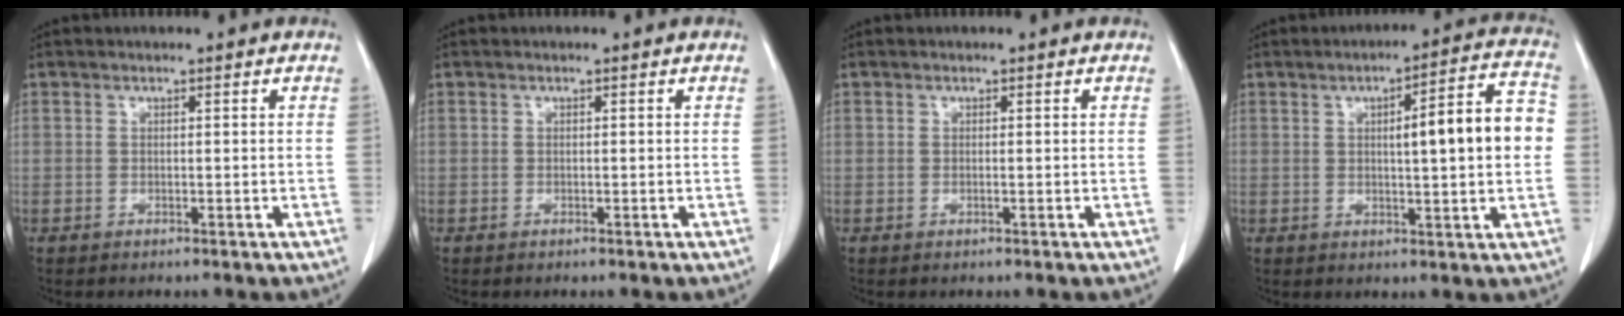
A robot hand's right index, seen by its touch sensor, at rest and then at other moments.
{"total": 0.0}
{"total": 0.0}
{"total": 11.1, "force": [0.8, 1.5, 10.9], "torque": [-0.144, 0.027, 0.010]}